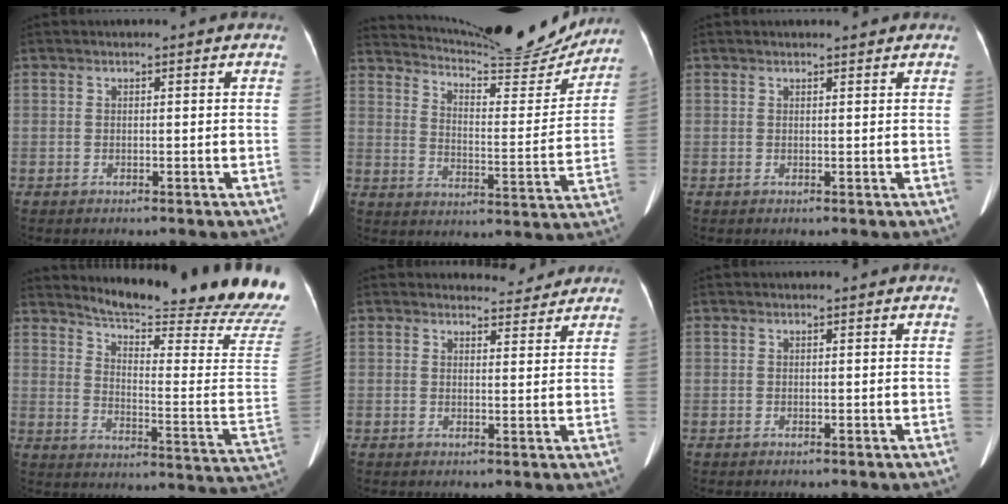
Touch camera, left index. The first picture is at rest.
{"total": 20.2, "force": [19.1, 2.0, 6.2], "torque": [-0.101, -0.046, 0.257]}
{"total": 1.5, "force": [1.4, 0.1, 0.4], "torque": [-0.008, 0.003, 0.021]}
{"total": 24.7, "force": [22.8, -1.6, 9.5], "torque": [-0.147, -0.150, 0.283]}
{"total": 3.6, "force": [3.4, 0.9, -0.2], "torque": [0.002, -0.006, 0.040]}
{"total": 0.0}